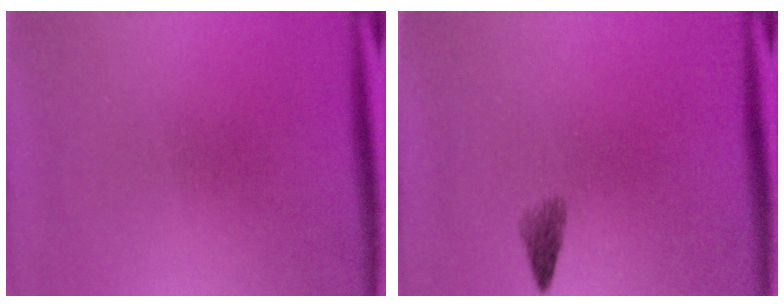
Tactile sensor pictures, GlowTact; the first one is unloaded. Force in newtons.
{"total": 1.5}